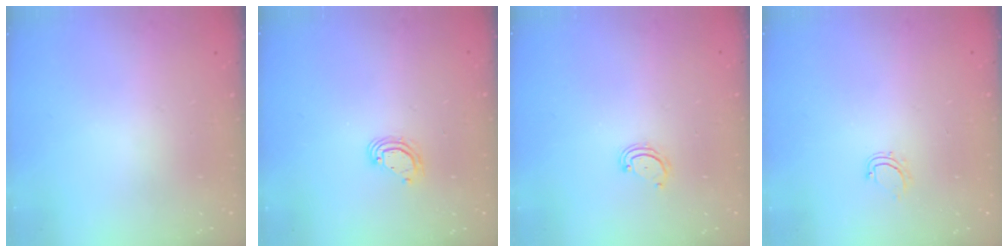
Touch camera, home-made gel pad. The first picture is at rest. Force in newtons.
{"total": 4.6, "press": 4.6, "slide": 0.2}
{"total": 2.8, "press": 2.8, "slide": 0.3}
{"total": 4.3, "press": 4.2, "slide": 0.6}